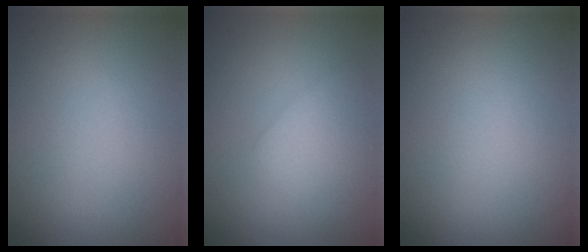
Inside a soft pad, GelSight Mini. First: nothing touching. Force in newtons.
{"total": 2.8, "press": 2.8, "slide": 0.1}
{"total": 0.0}